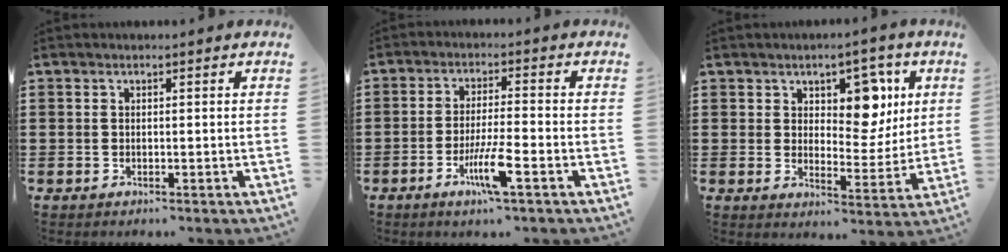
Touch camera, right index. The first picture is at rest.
{"total": 6.7, "force": [-3.2, 0.7, 5.9], "torque": [-0.120, -0.013, -0.060]}
{"total": 7.9, "force": [3.7, 4.9, 5.0], "torque": [-0.078, -0.004, 0.058]}